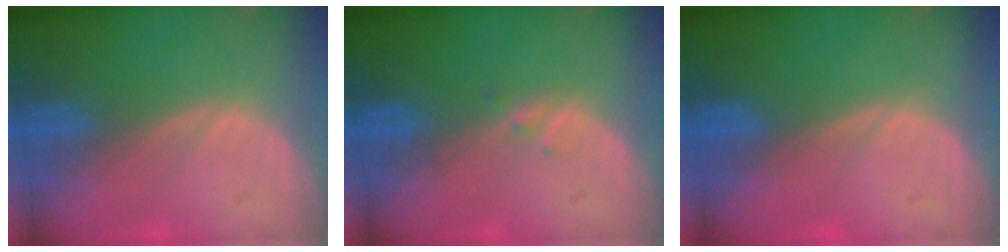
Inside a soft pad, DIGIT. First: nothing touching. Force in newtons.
{"total": 0.8, "press": 0.8, "slide": 0.1}
{"total": 0.0}